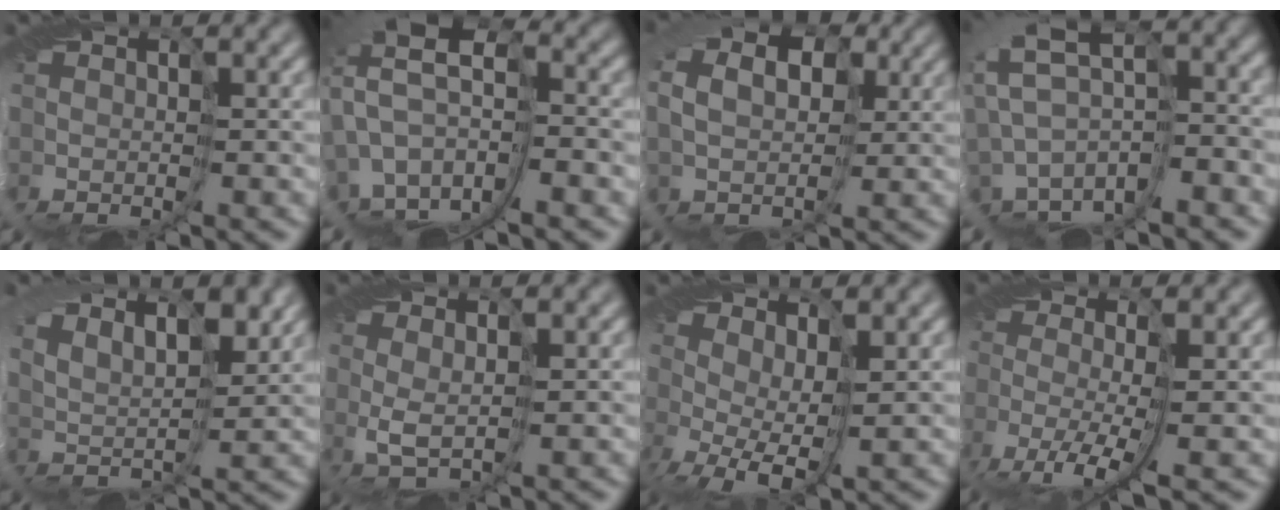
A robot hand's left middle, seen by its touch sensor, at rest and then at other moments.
{"total": 9.6, "force": [1.1, 5.7, 7.6], "torque": [-0.174, -0.004, 0.042]}
{"total": 6.3, "force": [2.7, 4.4, 3.5], "torque": [-0.064, 0.025, 0.046]}
{"total": 4.4, "force": [-0.2, 1.9, 3.9], "torque": [-0.097, 0.026, -0.002]}
{"total": 4.9, "force": [4.8, 0.4, 0.9], "torque": [-0.009, 0.019, 0.066]}
{"total": 1.2, "force": [0.1, 0.8, 0.8], "torque": [-0.036, -0.002, 0.006]}
{"total": 2.3, "force": [0.4, 1.6, 1.6], "torque": [-0.045, -0.004, 0.017]}
{"total": 2.5, "force": [-1.3, 0.5, 2.1], "torque": [-0.056, 0.005, -0.043]}